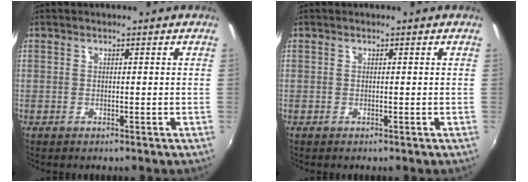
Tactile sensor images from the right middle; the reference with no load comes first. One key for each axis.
{"total": 0.0}